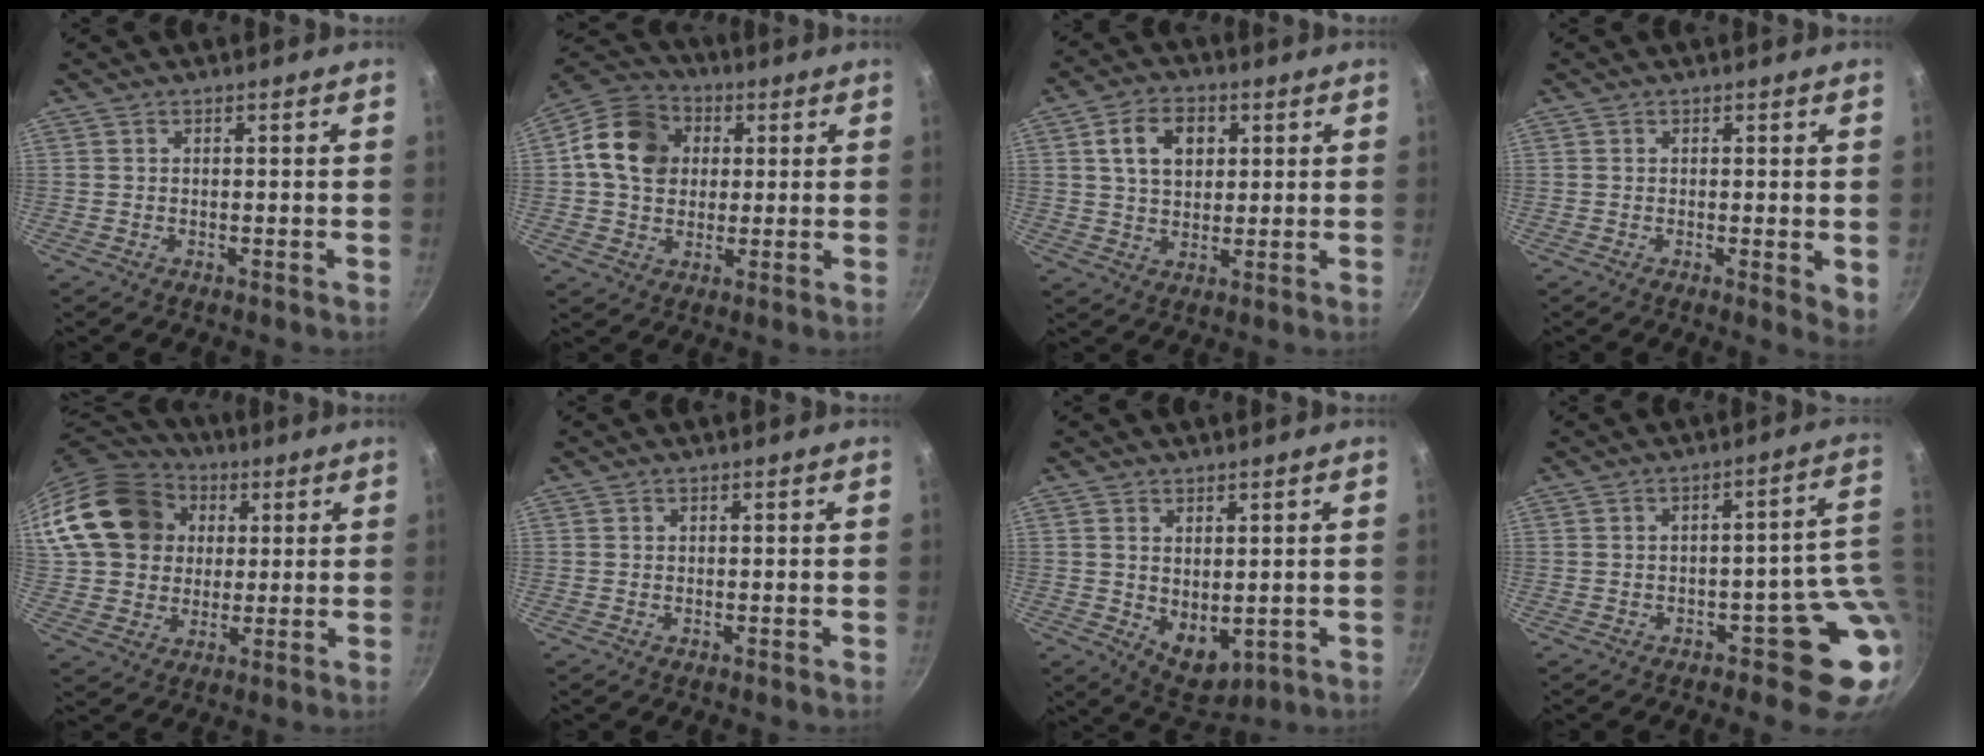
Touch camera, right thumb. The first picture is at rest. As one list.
[{"total": 13.4, "force": [2.4, 10.9, 7.4], "torque": [-0.110, 0.015, 0.024]}, {"total": 8.8, "force": [2.5, 6.2, 5.8], "torque": [-0.080, 0.003, 0.039]}, {"total": 3.6, "force": [-0.2, 1.1, 3.5], "torque": [-0.043, -0.012, -0.004]}, {"total": 19.9, "force": [5.0, 16.3, 10.3], "torque": [-0.175, 0.027, 0.090]}, {"total": 0.0}, {"total": 6.7, "force": [0.4, 4.3, 5.1], "torque": [-0.060, -0.019, 0.024]}, {"total": 9.2, "force": [-0.9, 5.5, 7.3], "torque": [-0.014, 0.018, -0.009]}]